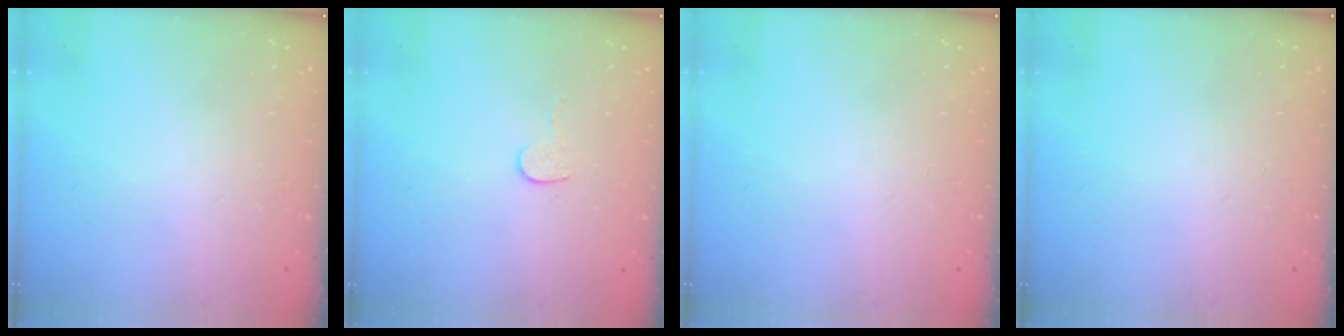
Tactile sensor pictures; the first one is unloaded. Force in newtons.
{"total": 4.7, "press": 4.7, "slide": 0.4}
{"total": 0.0}
{"total": 0.0}